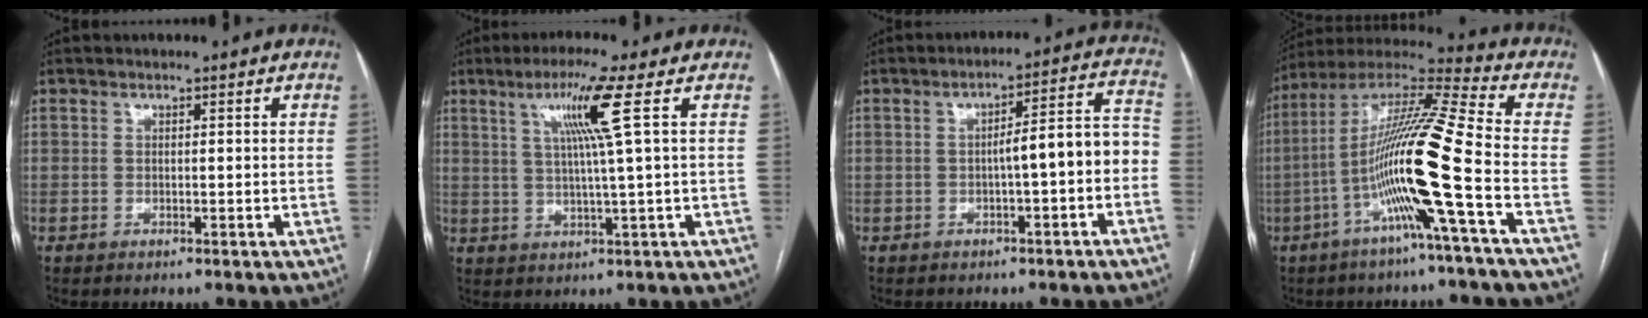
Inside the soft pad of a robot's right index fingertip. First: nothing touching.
{"total": 7.7, "force": [2.8, -2.0, 6.9], "torque": [-0.130, 0.000, 0.056]}
{"total": 7.6, "force": [-1.8, 1.0, 7.3], "torque": [-0.092, 0.038, -0.026]}
{"total": 17.0, "force": [-5.0, -1.6, 16.1], "torque": [-0.303, 0.001, -0.104]}